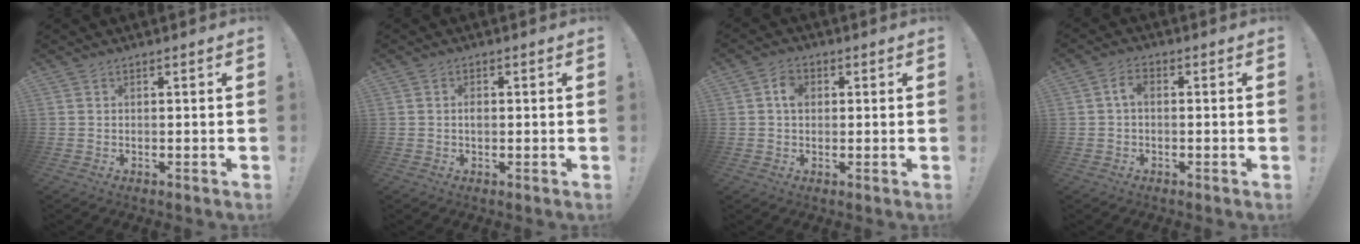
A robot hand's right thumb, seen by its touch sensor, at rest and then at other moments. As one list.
[{"total": 1.5, "force": [-0.4, 1.1, 1.1], "torque": [-0.019, 0.004, -0.008]}, {"total": 4.2, "force": [0.8, 3.3, 2.5], "torque": [-0.034, 0.002, 0.011]}, {"total": 3.0, "force": [0.3, 2.0, 2.3], "torque": [-0.050, 0.008, 0.003]}]